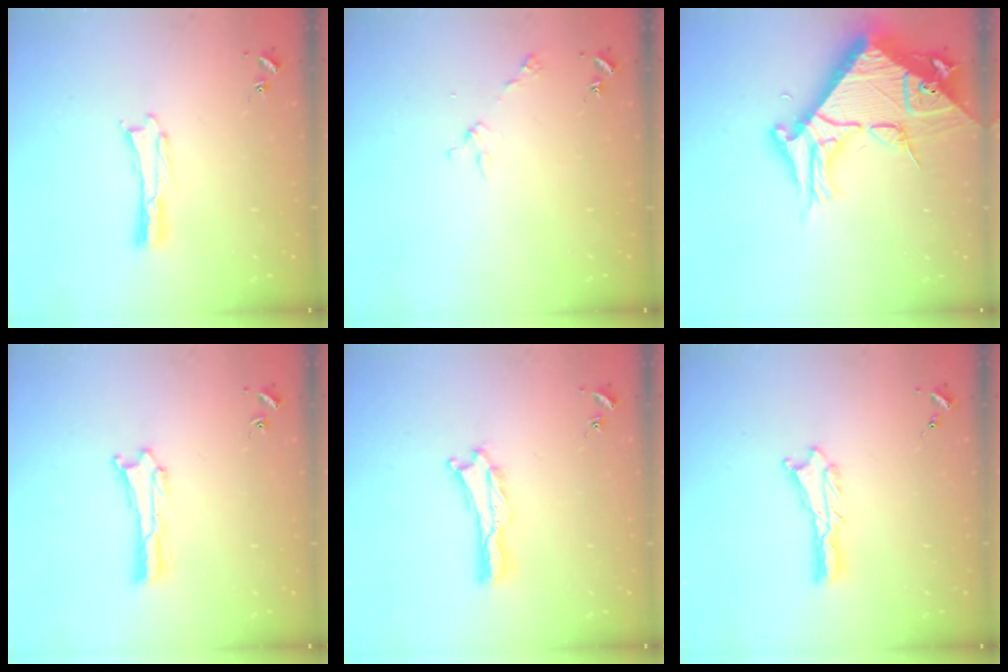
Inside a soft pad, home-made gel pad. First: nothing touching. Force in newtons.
{"total": 2.9, "press": 2.9, "slide": 0.2}
{"total": 13.0, "press": 12.9, "slide": 1.4}
{"total": 0.0}
{"total": 0.6, "press": 0.5, "slide": 0.2}
{"total": 0.7, "press": 0.6, "slide": 0.2}